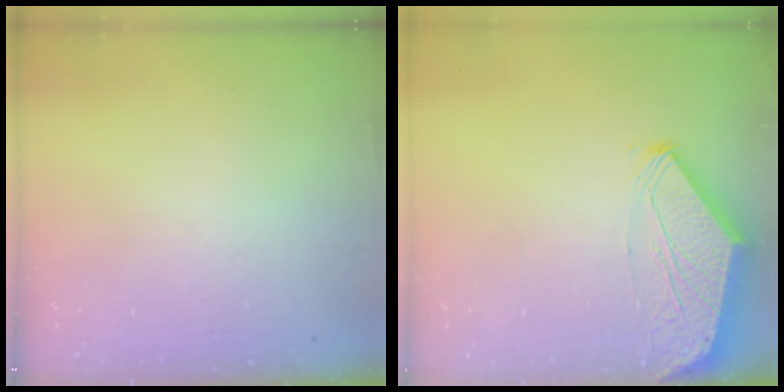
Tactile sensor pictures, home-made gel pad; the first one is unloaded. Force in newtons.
{"total": 0.0}